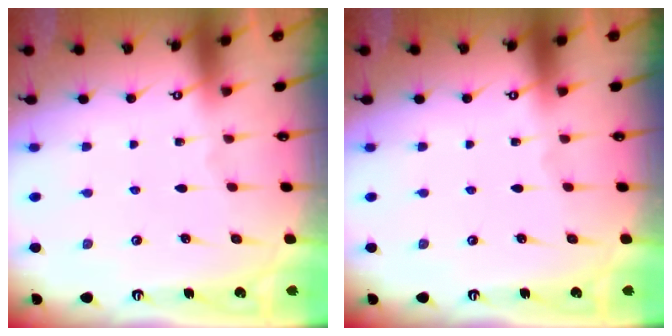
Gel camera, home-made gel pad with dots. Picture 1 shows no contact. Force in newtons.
{"total": 0.0}